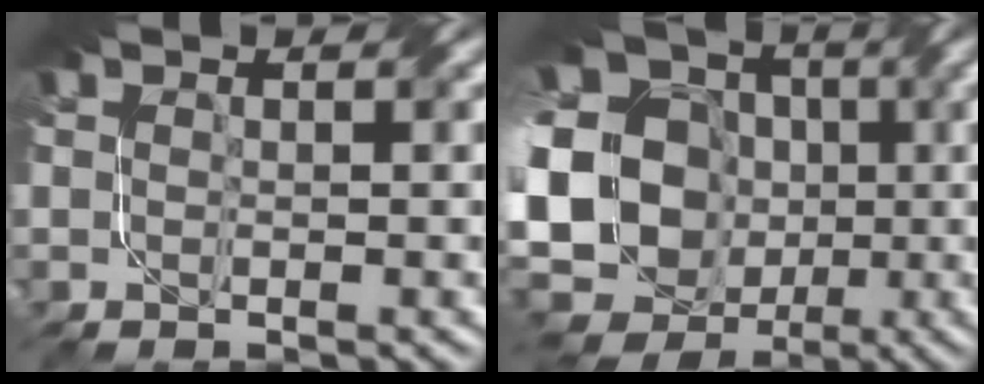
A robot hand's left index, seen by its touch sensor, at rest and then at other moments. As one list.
[{"total": 22.2, "force": [-4.0, 19.2, 10.3], "torque": [-0.204, 0.020, -0.124]}]